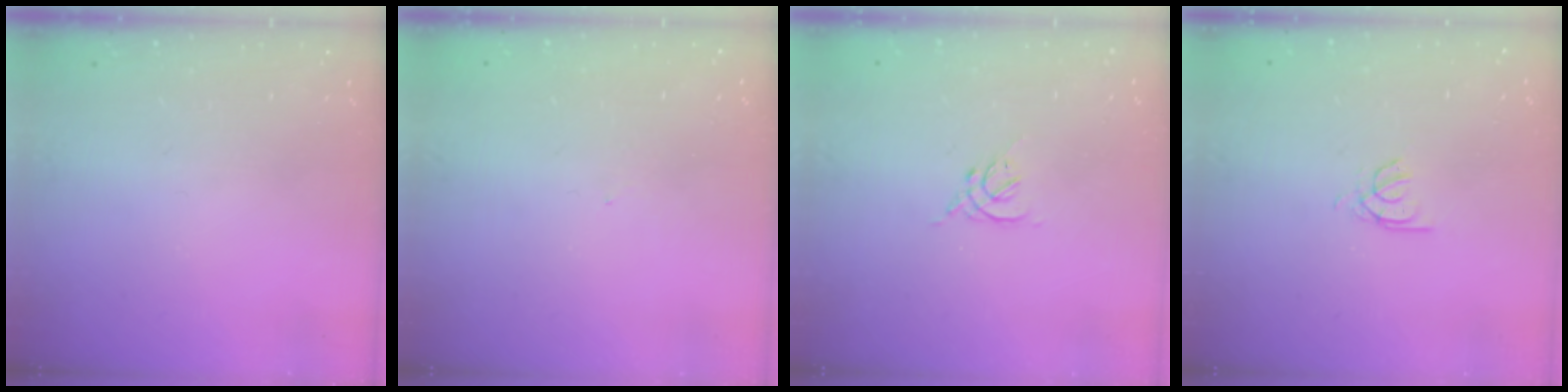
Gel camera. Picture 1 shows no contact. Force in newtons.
{"total": 2.0, "press": 2.0, "slide": 0.3}
{"total": 1.7, "press": 1.6, "slide": 0.6}
{"total": 2.4, "press": 2.4, "slide": 0.4}